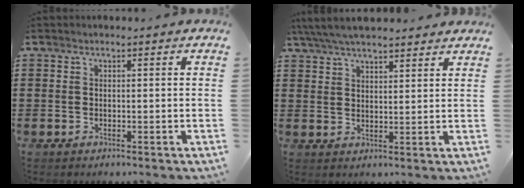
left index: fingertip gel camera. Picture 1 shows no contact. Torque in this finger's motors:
{"motor_torque": [1.10, -1.04, 0.43, 0.21]}